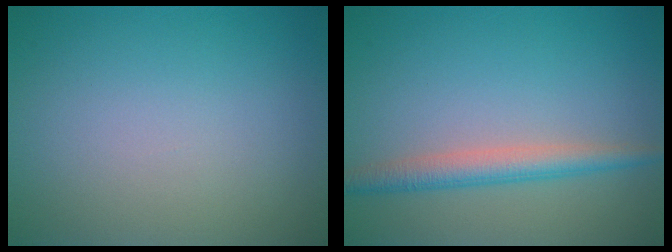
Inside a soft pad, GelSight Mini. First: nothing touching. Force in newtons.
{"total": 2.9, "press": 2.9, "slide": 0.1}